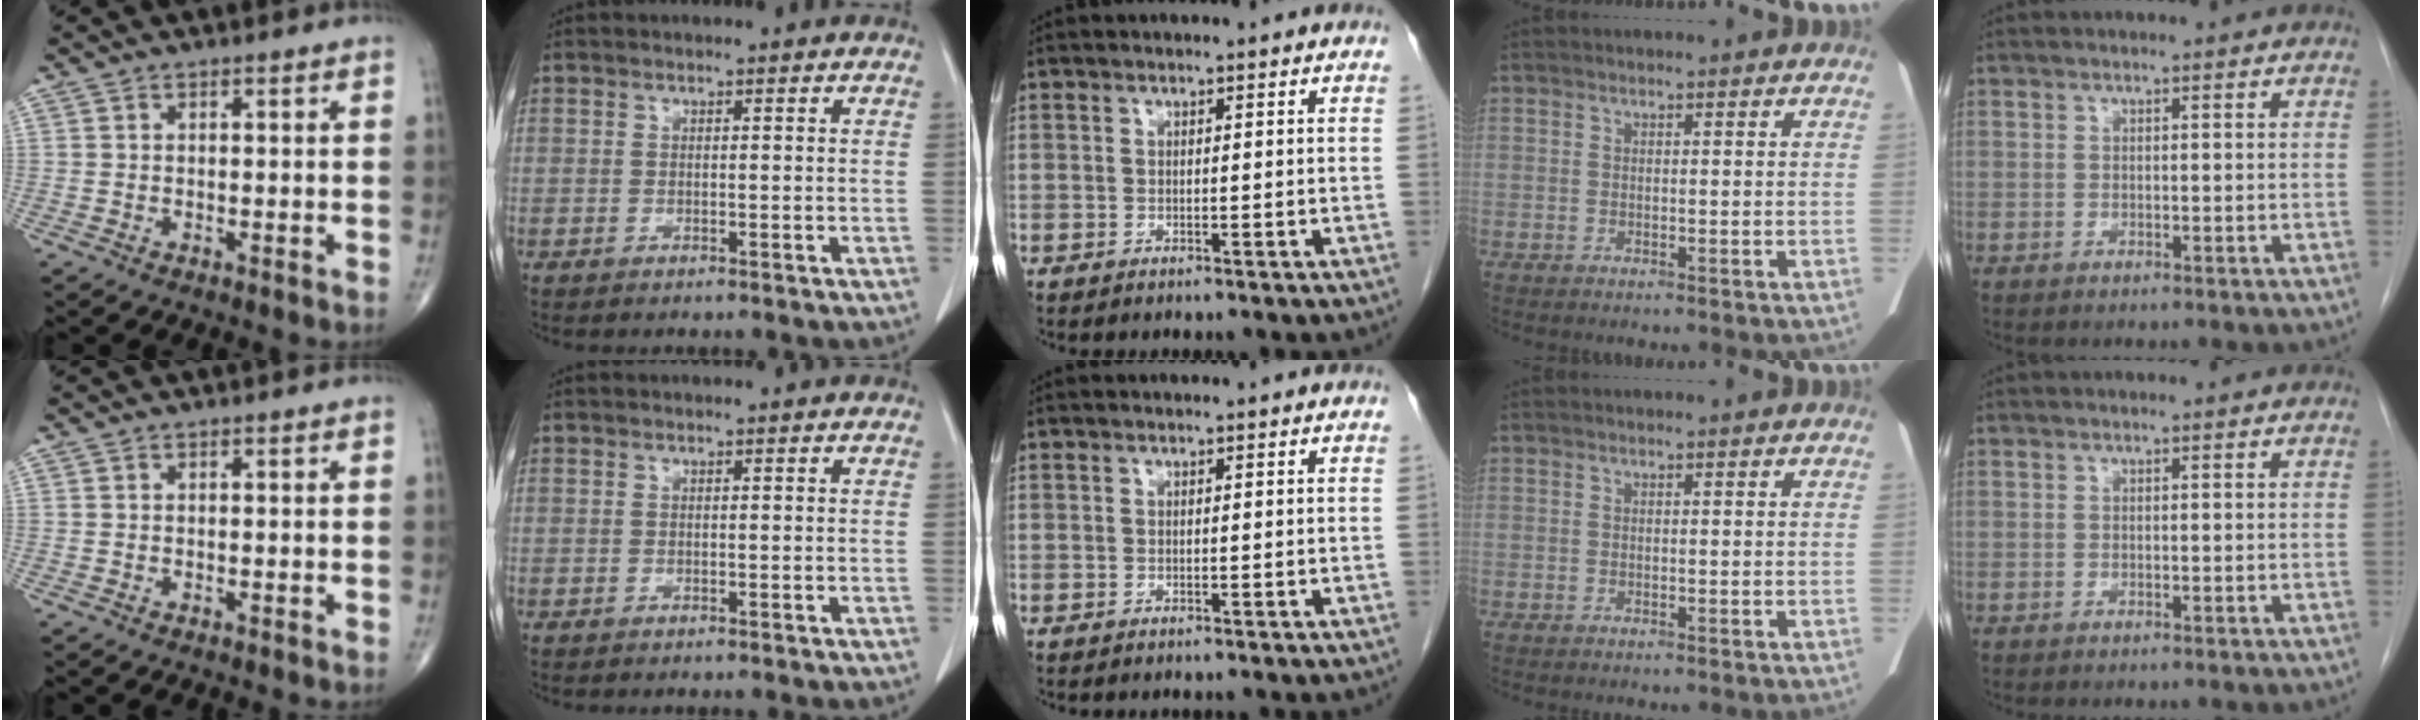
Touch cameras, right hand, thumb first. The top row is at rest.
{}